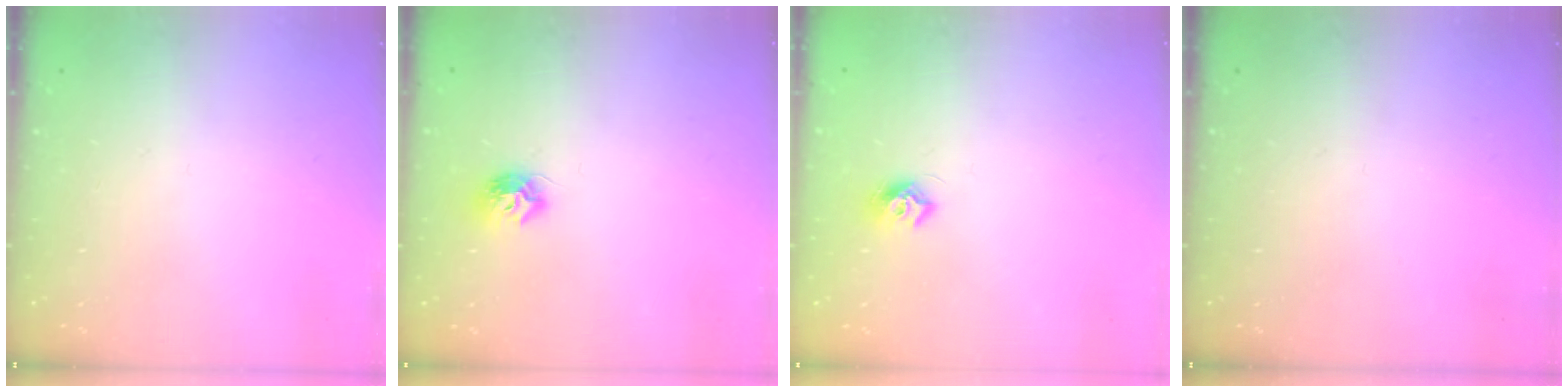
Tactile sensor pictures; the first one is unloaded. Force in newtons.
{"total": 8.0, "press": 8.0, "slide": 0.5}
{"total": 7.3, "press": 7.3, "slide": 0.6}
{"total": 0.0}